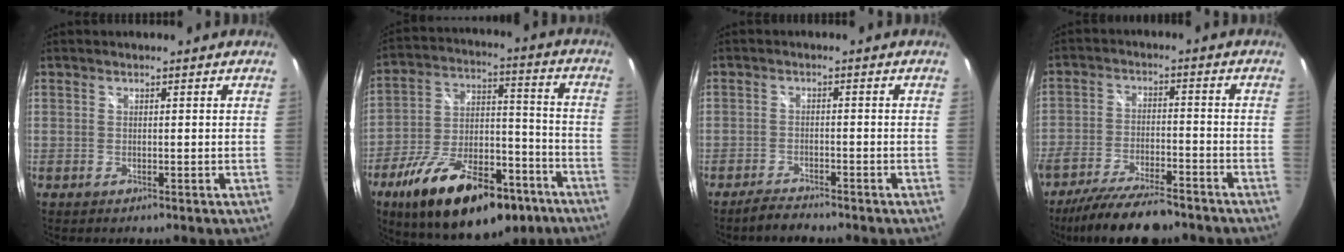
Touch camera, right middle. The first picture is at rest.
{"total": 25.0, "force": [-14.9, 11.2, 16.6], "torque": [-0.284, -0.005, -0.219]}
{"total": 3.0, "force": [-2.8, 0.6, 0.9], "torque": [-0.034, 0.000, -0.050]}
{"total": 14.2, "force": [-11.6, 3.8, 7.2], "torque": [-0.151, -0.025, -0.192]}